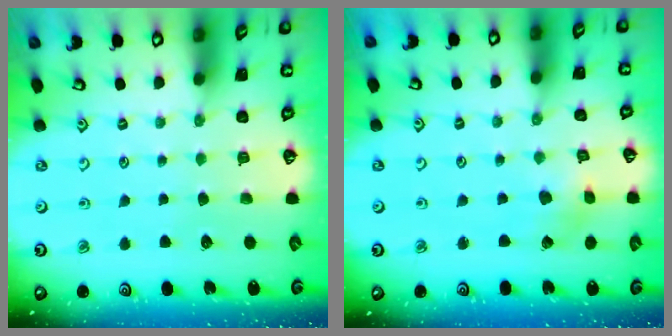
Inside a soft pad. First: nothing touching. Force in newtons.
{"total": 2.4, "press": 2.3, "slide": 0.5}